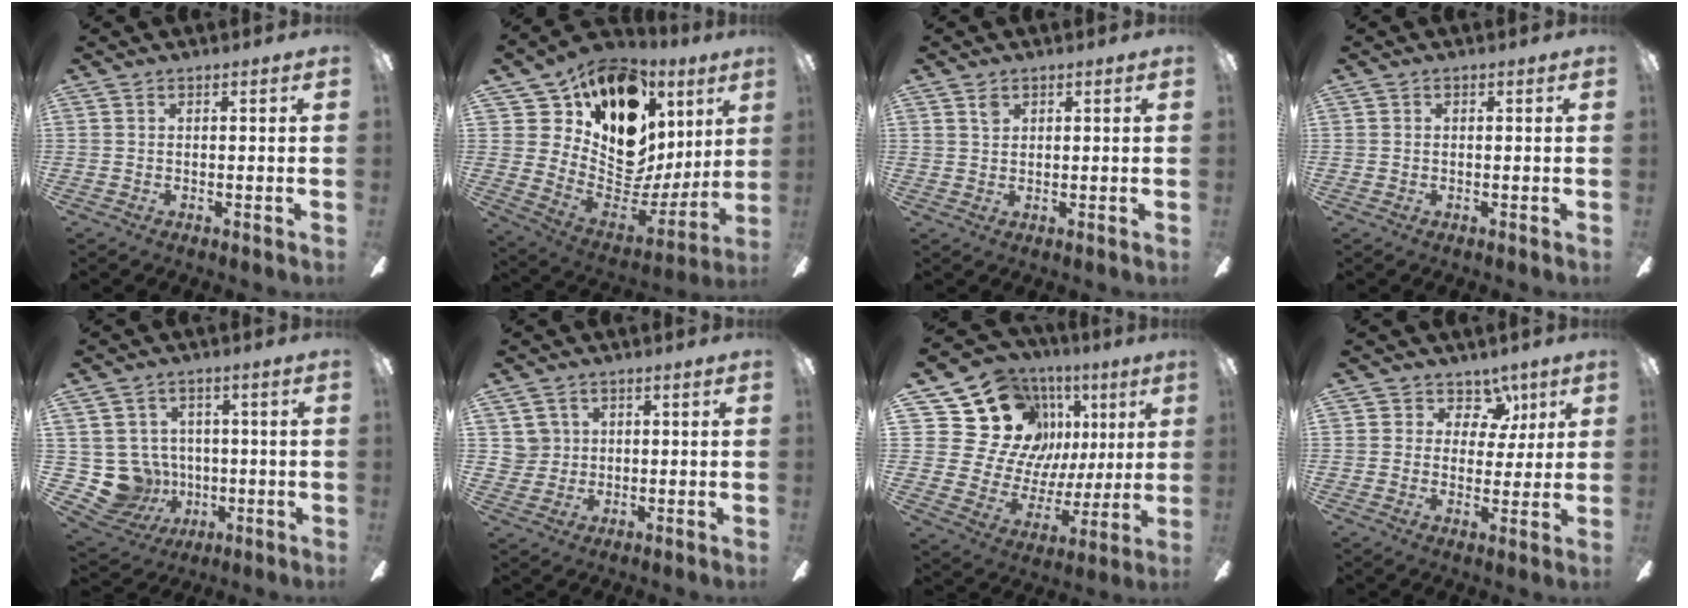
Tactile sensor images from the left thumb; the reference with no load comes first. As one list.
[{"total": 18.5, "force": [12.1, 11.3, 8.4], "torque": [-0.158, -0.107, 0.235]}, {"total": 1.6, "force": [1.3, 0.9, 0.4], "torque": [-0.004, -0.005, 0.023]}, {"total": 0.0}, {"total": 10.6, "force": [-0.8, 10.2, 2.8], "torque": [-0.104, -0.002, -0.004]}, {"total": 4.2, "force": [1.3, 4.0, 0.1], "torque": [-0.002, 0.004, 0.023]}, {"total": 21.4, "force": [9.7, 16.4, 9.9], "torque": [-0.194, -0.059, 0.203]}, {"total": 7.3, "force": [4.0, 5.8, 1.7], "torque": [-0.020, -0.025, 0.075]}]